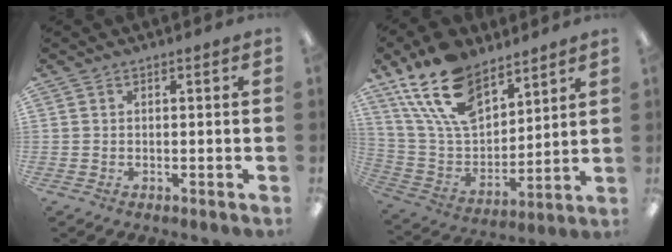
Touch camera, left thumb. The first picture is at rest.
{"total": 19.4, "force": [12.7, 10.4, 10.3], "torque": [-0.212, -0.054, 0.234]}